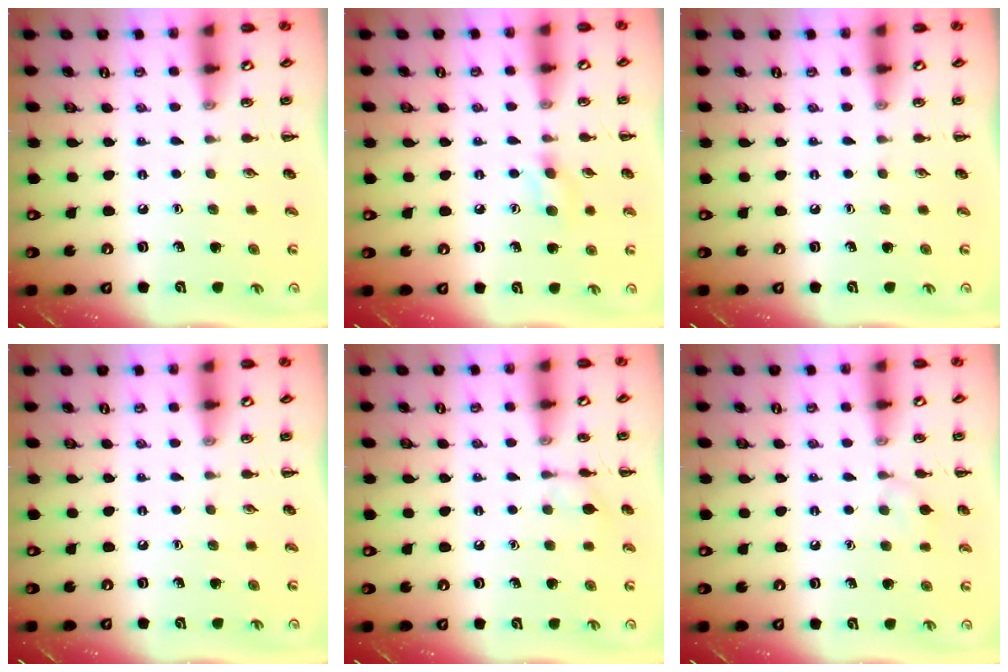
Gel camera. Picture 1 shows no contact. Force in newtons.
{"total": 5.8, "press": 5.6, "slide": 1.7}
{"total": 0.0}
{"total": 0.0}
{"total": 6.0, "press": 5.9, "slide": 1.1}
{"total": 6.0, "press": 5.7, "slide": 1.9}